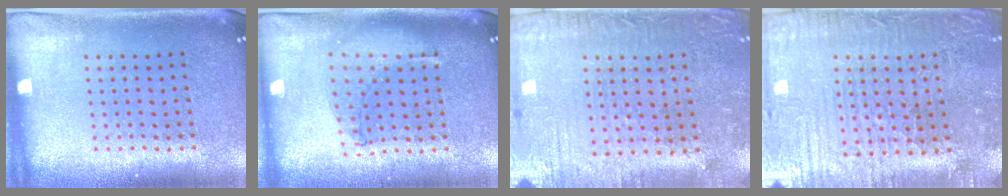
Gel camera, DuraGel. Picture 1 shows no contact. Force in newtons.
{"total": 1.0, "press": 0.9, "slide": 0.3}
{"total": 0.9, "press": 0.7, "slide": 0.5}
{"total": 3.7, "press": 3.6, "slide": 0.5}